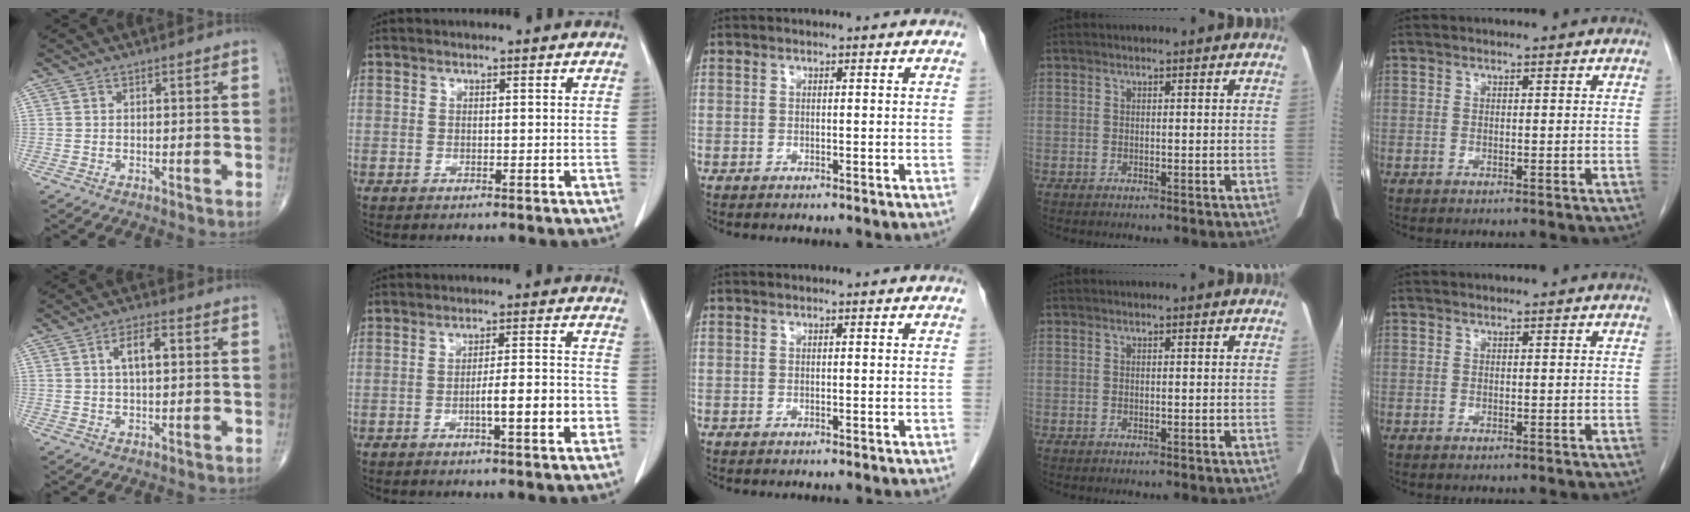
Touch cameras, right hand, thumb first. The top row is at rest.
{"thumb": {"total": 7.6, "force": [1.7, 3.3, 6.7], "torque": [-0.108, 0.010, 0.025]}, "index": {"total": 7.5, "force": [-2.5, 0.8, 7.0], "torque": [-0.103, 0.013, -0.033]}}